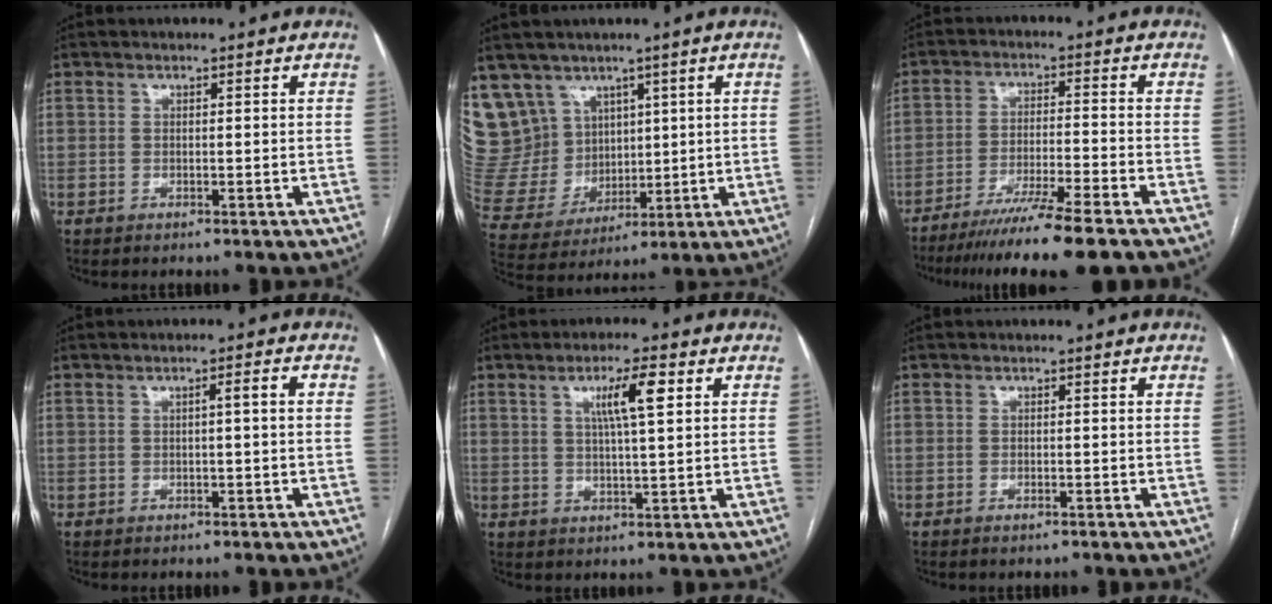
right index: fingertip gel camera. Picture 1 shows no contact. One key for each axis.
{"total": 12.9, "fx": 8.3, "fy": 9.6, "fz": 2.3, "tx": -0.069, "ty": 0.047, "tz": 0.187}
{"total": 12.9, "fx": -10.4, "fy": -1.5, "fz": 7.5, "tx": -0.107, "ty": -0.040, "tz": -0.165}
{"total": 2.0, "fx": 0.1, "fy": 0.0, "fz": 2.0, "tx": -0.026, "ty": 0.007, "tz": 0.003}
{"total": 6.3, "fx": 2.4, "fy": 0.3, "fz": 5.8, "tx": -0.098, "ty": 0.004, "tz": 0.040}
{"total": 0.7, "fx": -0.6, "fy": 0.2, "fz": 0.4, "tx": -0.012, "ty": -0.002, "tz": -0.005}